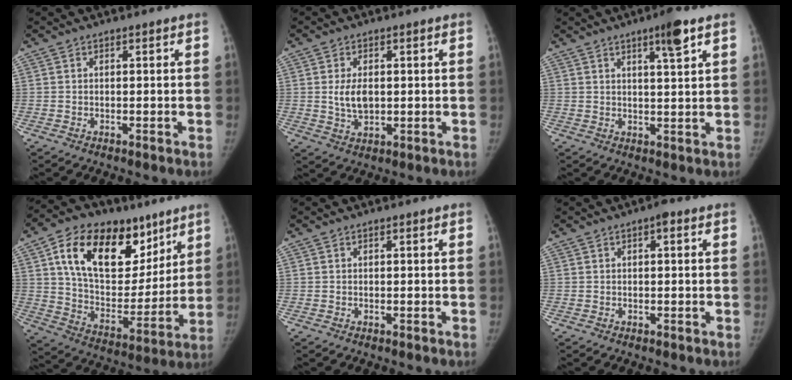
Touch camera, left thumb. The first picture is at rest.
{"total": 4.9, "force": [0.4, 3.0, 3.9], "torque": [-0.068, -0.007, 0.014]}
{"total": 5.5, "force": [3.2, 0.6, 4.4], "torque": [-0.064, -0.017, 0.050]}
{"total": 24.6, "force": [12.0, 14.8, 15.6], "torque": [-0.214, -0.028, 0.204]}
{"total": 0.0}
{"total": 1.5, "force": [0.5, 0.5, 1.3], "torque": [-0.018, 0.004, 0.001]}